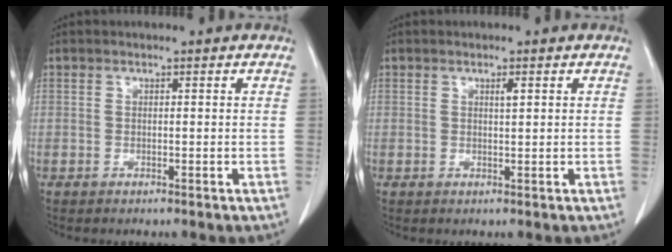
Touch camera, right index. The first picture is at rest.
{"total": 0.9, "force": [0.4, 0.1, 0.8], "torque": [-0.019, -0.001, 0.007]}